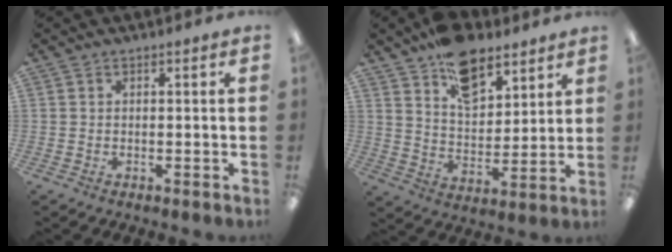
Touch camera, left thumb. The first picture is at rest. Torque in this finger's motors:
{"motor_torque": [1.90, 1.44, 1.04, -1.10, 0.07]}